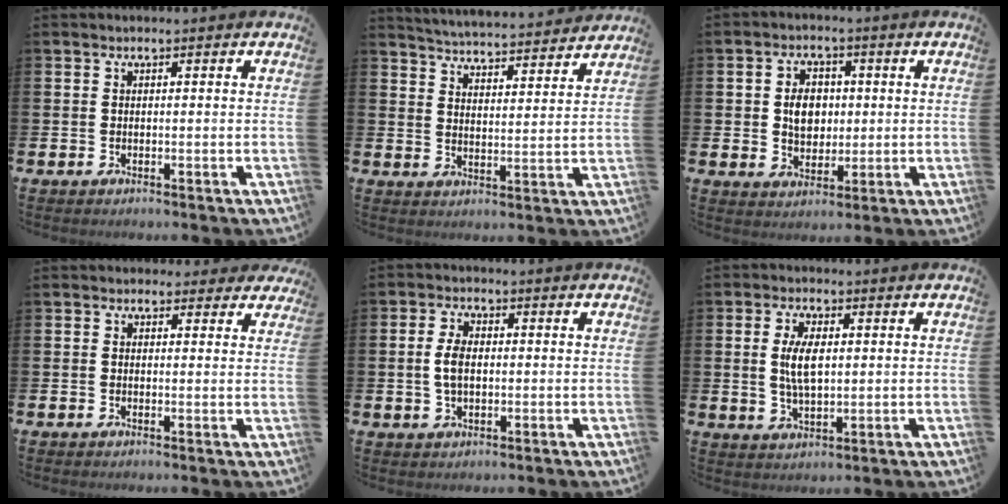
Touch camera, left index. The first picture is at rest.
{"total": 5.2, "force": [5.2, 0.2, 0.1], "torque": [-0.016, -0.046, 0.088]}
{"total": 4.8, "force": [0.8, 3.7, 2.9], "torque": [-0.050, 0.008, 0.007]}
{"total": 1.6, "force": [1.2, 1.0, 0.0], "torque": [0.003, 0.001, 0.020]}
{"total": 3.7, "force": [0.4, 2.2, 2.9], "torque": [-0.043, 0.003, 0.002]}
{"total": 5.2, "force": [1.1, 2.4, 4.5], "torque": [-0.082, 0.005, 0.016]}